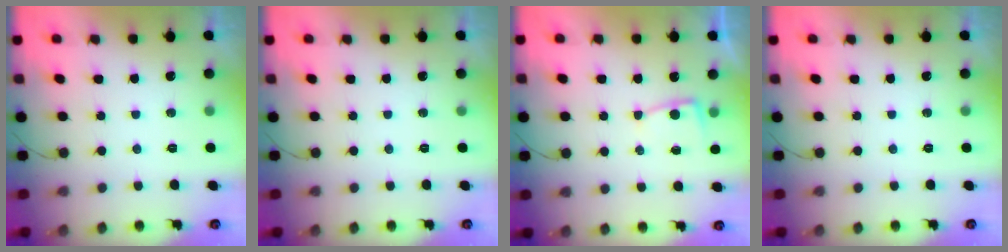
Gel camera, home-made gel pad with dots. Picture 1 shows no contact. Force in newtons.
{"total": 0.0}
{"total": 5.2, "press": 5.2, "slide": 0.5}
{"total": 0.0}